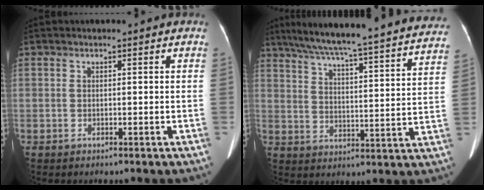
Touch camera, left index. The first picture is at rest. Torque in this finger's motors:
{"motor_torque": [0.81, -1.33, 0.29, 0.15]}